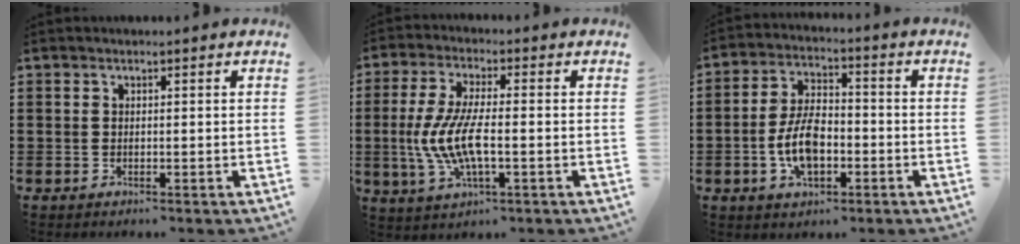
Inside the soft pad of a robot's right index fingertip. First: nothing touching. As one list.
[{"total": 8.5, "force": [-1.9, 2.7, 7.9], "torque": [-0.184, -0.014, -0.043]}, {"total": 8.0, "force": [-2.2, 4.2, 6.4], "torque": [-0.144, 0.005, -0.045]}]